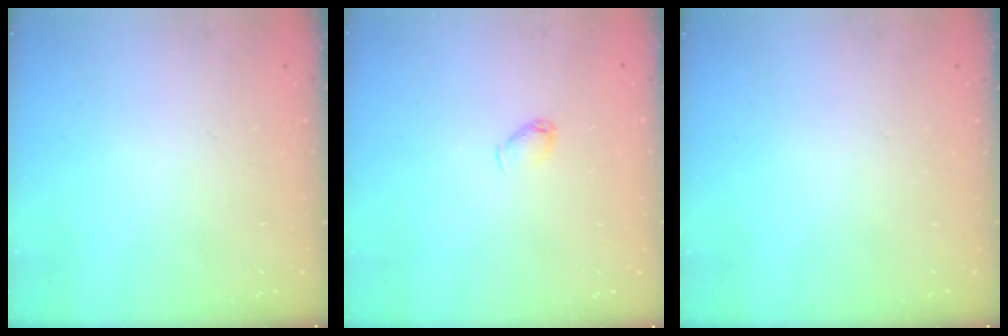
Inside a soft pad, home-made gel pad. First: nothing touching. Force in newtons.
{"total": 3.1, "press": 3.0, "slide": 0.6}
{"total": 0.0}